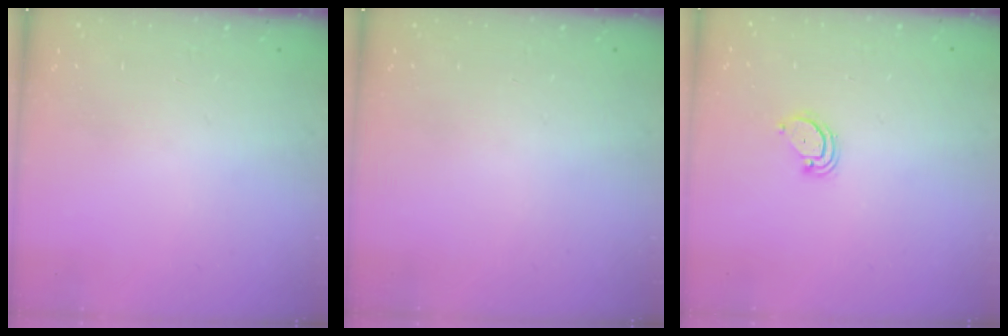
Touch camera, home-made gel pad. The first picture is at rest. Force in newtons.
{"total": 0.0}
{"total": 3.0, "press": 3.0, "slide": 0.2}